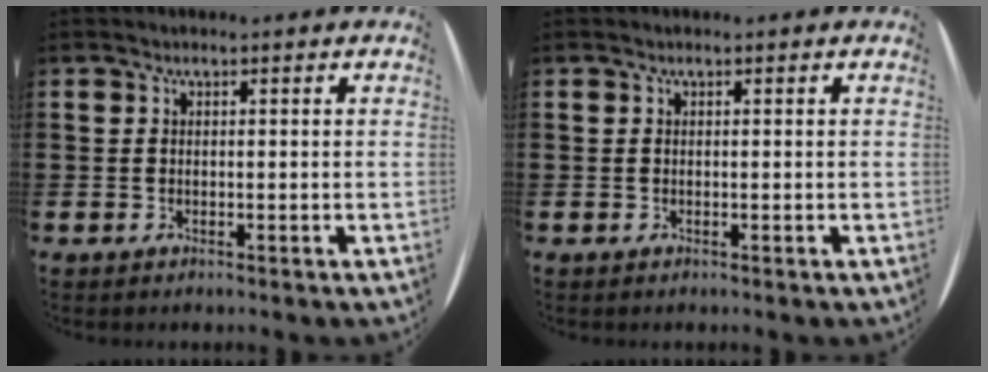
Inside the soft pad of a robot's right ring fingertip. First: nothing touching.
{"total": 0.0}